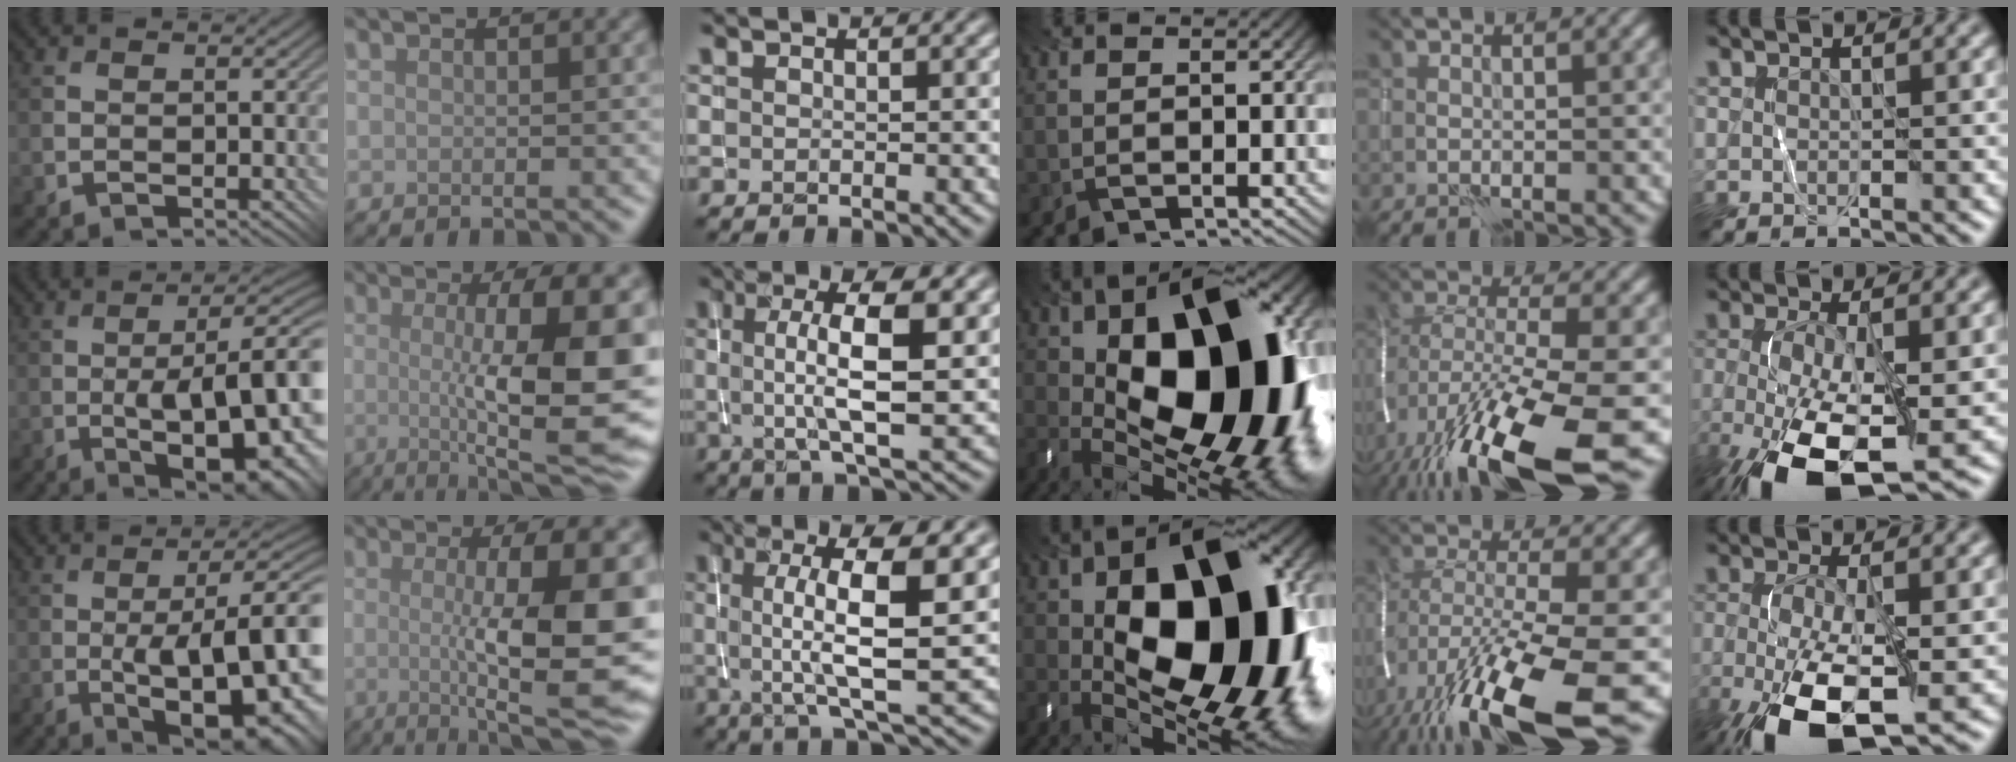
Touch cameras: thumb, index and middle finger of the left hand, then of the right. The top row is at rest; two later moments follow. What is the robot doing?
{"motion": "wrap", "object": "thread"}